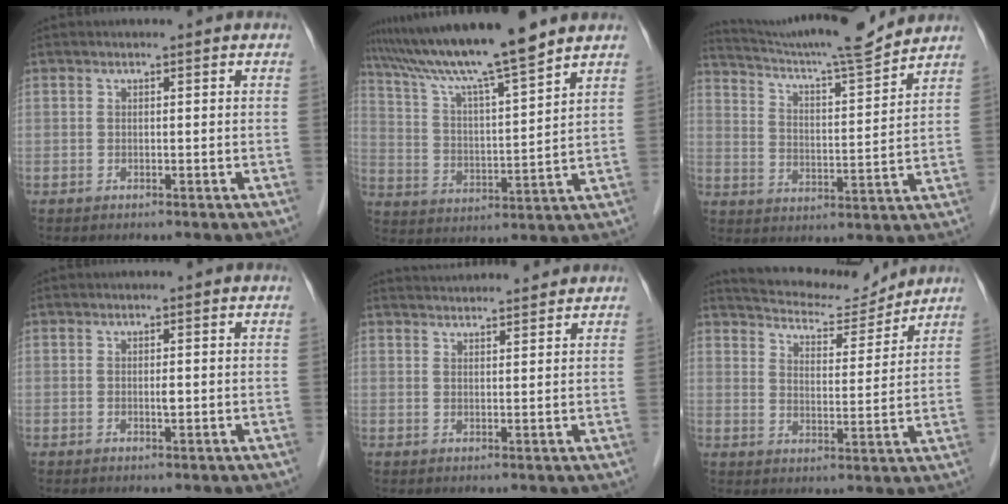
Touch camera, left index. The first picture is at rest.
{"total": 14.4, "force": [12.2, -1.1, 7.6], "torque": [-0.141, 0.006, 0.214]}
{"total": 15.5, "force": [14.6, -1.1, 5.1], "torque": [-0.098, -0.019, 0.227]}
{"total": 0.7, "force": [0.0, 0.1, 0.7], "torque": [-0.014, -0.003, 0.000]}
{"total": 9.2, "force": [8.8, 0.8, 2.6], "torque": [-0.041, 0.025, 0.125]}
{"total": 11.1, "force": [10.7, 1.8, 2.4], "torque": [-0.043, 0.001, 0.165]}